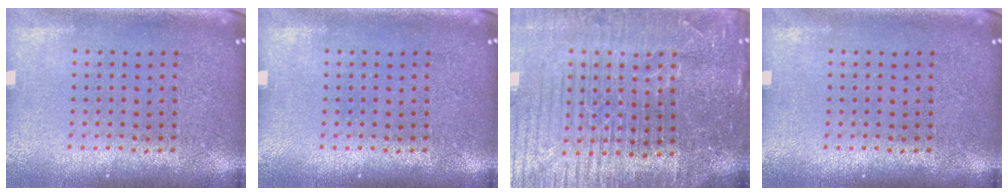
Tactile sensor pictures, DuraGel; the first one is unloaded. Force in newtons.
{"total": 0.0}
{"total": 5.1, "press": 4.6, "slide": 2.1}
{"total": 0.0}